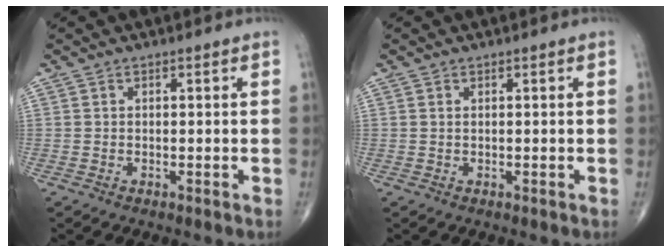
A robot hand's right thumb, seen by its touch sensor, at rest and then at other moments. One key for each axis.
{"total": 0.0}